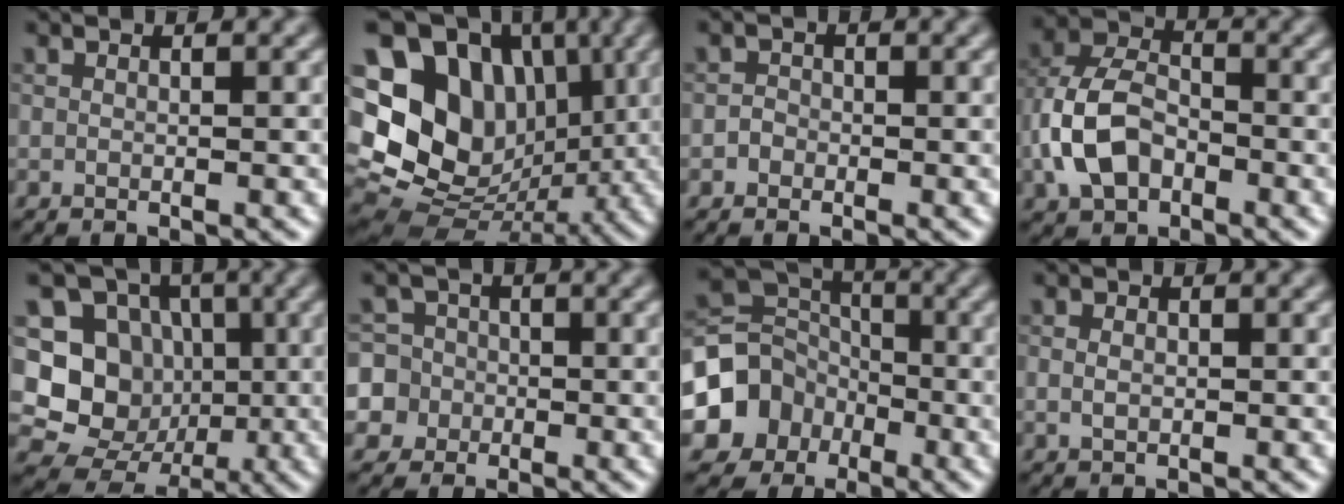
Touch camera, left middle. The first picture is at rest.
{"total": 20.6, "force": [3.7, 17.1, 11.0], "torque": [-0.226, 0.041, 0.058]}
{"total": 1.0, "force": [-0.5, 0.9, 0.1], "torque": [0.004, 0.000, -0.012]}
{"total": 6.8, "force": [-2.2, 4.5, 4.6], "torque": [-0.101, 0.010, -0.048]}
{"total": 11.7, "force": [0.1, 11.0, 4.2], "torque": [-0.098, 0.021, -0.014]}
{"total": 8.7, "force": [-1.6, 8.3, 2.0], "torque": [-0.060, 0.016, -0.051]}
{"total": 7.4, "force": [-2.5, 6.4, 2.6], "torque": [-0.047, -0.002, -0.061]}
{"total": 1.1, "force": [0.0, 0.8, 0.8], "torque": [-0.016, 0.000, 0.000]}